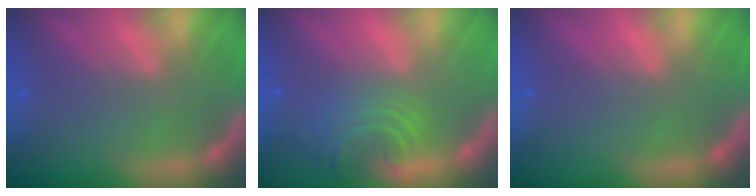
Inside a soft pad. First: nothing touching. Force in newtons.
{"total": 5.5}
{"total": 0.0}